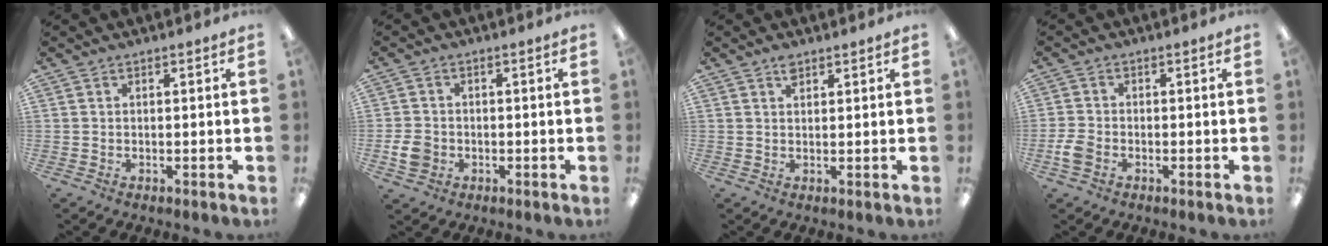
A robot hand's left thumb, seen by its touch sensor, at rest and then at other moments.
{"total": 4.6, "force": [-1.2, 3.9, 2.2], "torque": [-0.040, 0.002, -0.023]}
{"total": 2.0, "force": [1.5, 0.8, 1.0], "torque": [-0.015, -0.004, 0.026]}
{"total": 3.8, "force": [-1.6, 2.6, 2.3], "torque": [-0.049, 0.005, -0.030]}